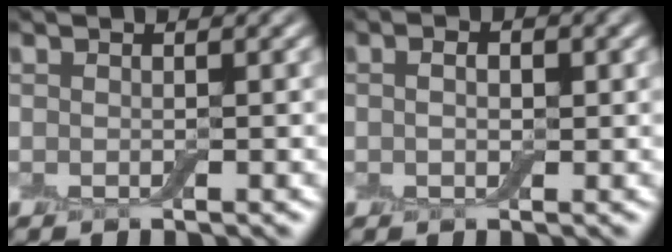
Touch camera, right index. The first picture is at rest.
{"total": 2.7, "force": [1.0, 1.7, 1.9], "torque": [-0.019, 0.010, -0.002]}